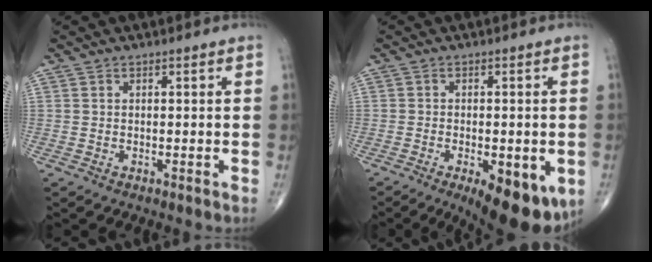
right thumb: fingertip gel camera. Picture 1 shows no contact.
{"total": 13.6, "force": [-5.7, 5.8, 10.9], "torque": [-0.126, -0.007, -0.069]}